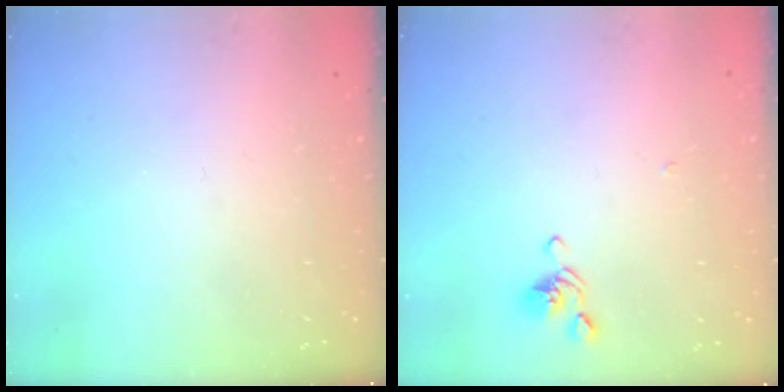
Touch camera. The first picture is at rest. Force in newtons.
{"total": 2.9, "press": 2.8, "slide": 0.6}